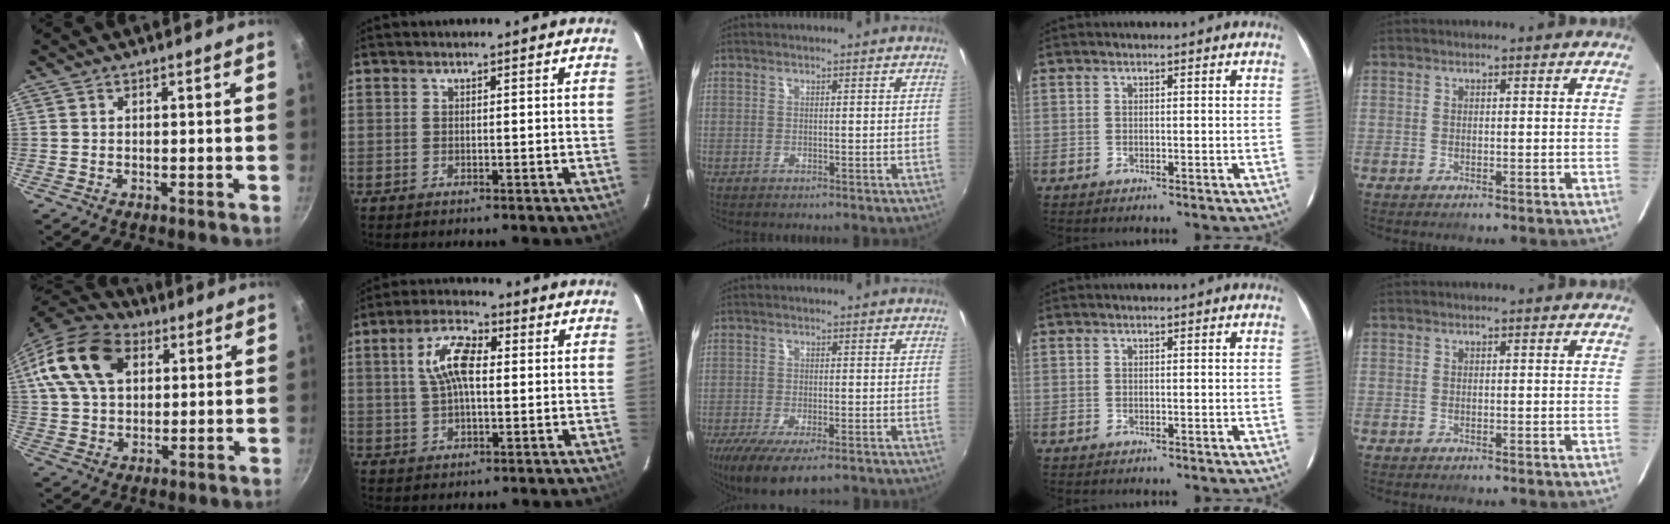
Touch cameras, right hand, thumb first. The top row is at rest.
{"thumb": {"total": 18.1, "force": [6.2, 12.2, 11.8], "torque": [-0.214, 0.013, 0.102]}, "index": {"total": 8.6, "force": [1.4, 4.0, 7.4], "torque": [-0.146, 0.020, 0.027]}, "middle": {"total": 10.6, "force": [-6.9, 3.3, 7.4], "torque": [-0.156, -0.043, -0.115]}}